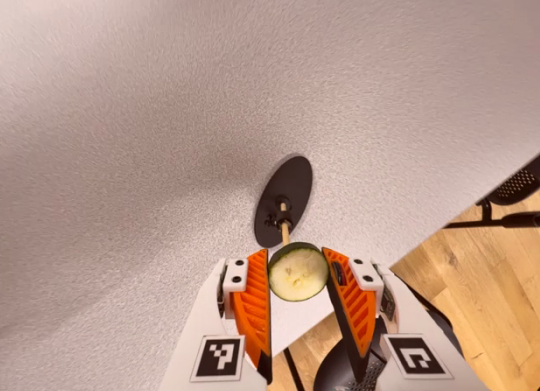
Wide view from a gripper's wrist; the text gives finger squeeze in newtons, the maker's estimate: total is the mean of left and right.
{"total": 8.0, "left": 8.0, "right": 8.1}